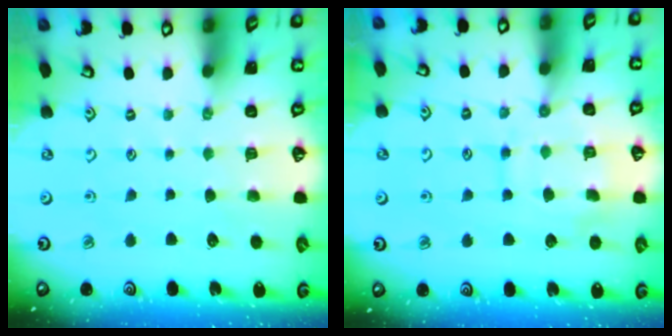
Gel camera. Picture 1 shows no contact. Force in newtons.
{"total": 11.3, "press": 11.3, "slide": 0.8}